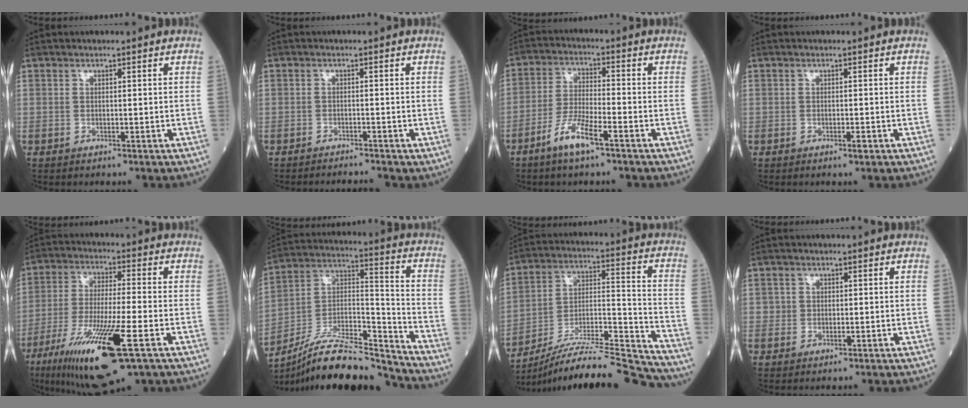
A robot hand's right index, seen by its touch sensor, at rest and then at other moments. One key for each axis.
{"total": 2.1, "fx": -2.0, "fy": -0.4, "fz": 0.3, "tx": -0.006, "ty": -0.009, "tz": -0.030}
{"total": 6.7, "fx": -4.2, "fy": 0.8, "fz": 5.2, "tx": -0.111, "ty": -0.005, "tz": -0.083}
{"total": 0.7, "fx": -0.4, "fy": 0.1, "fz": 0.6, "tx": -0.008, "ty": 0.000, "tz": -0.006}
{"total": 17.9, "fx": -8.7, "fy": 2.0, "fz": 15.5, "tx": -0.293, "ty": -0.043, "tz": -0.149}
{"total": 19.0, "fx": -17.4, "fy": 2.1, "fz": 7.3, "tx": -0.141, "ty": 0.028, "tz": -0.306}
{"total": 22.5, "fx": -21.2, "fy": -0.1, "fz": 7.6, "tx": -0.127, "ty": 0.000, "tz": -0.341}
{"total": 1.3, "fx": -0.1, "fy": 1.2, "fz": 0.6, "tx": -0.008, "ty": 0.000, "tz": -0.002}